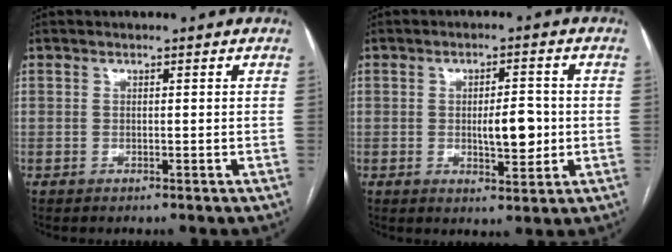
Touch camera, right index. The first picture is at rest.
{"total": 6.0, "force": [-0.5, 2.0, 5.6], "torque": [-0.085, -0.002, -0.002]}